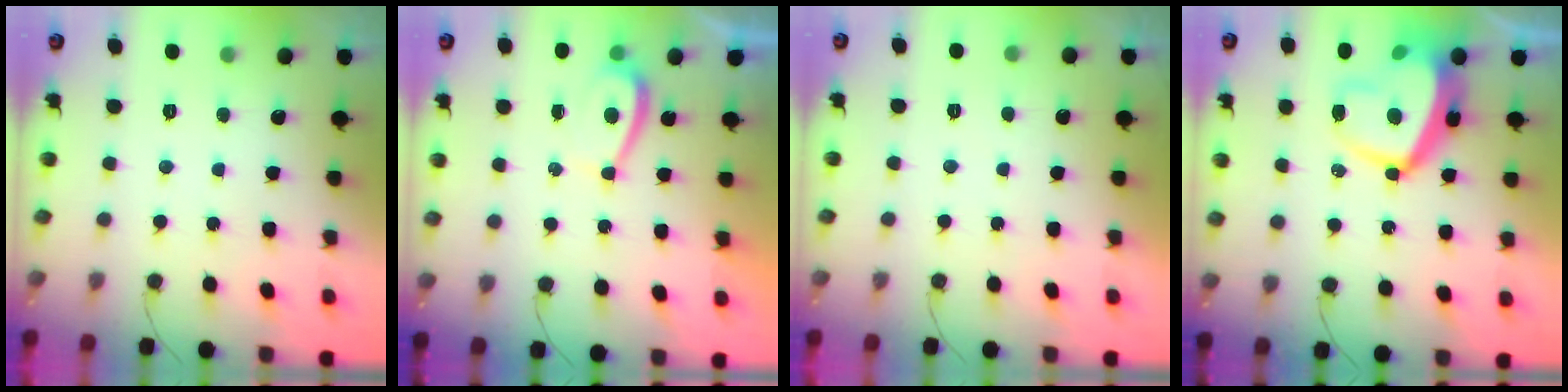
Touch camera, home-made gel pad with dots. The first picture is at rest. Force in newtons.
{"total": 2.8, "press": 2.7, "slide": 0.5}
{"total": 1.5, "press": 1.5, "slide": 0.4}
{"total": 16.1, "press": 16.1, "slide": 1.2}